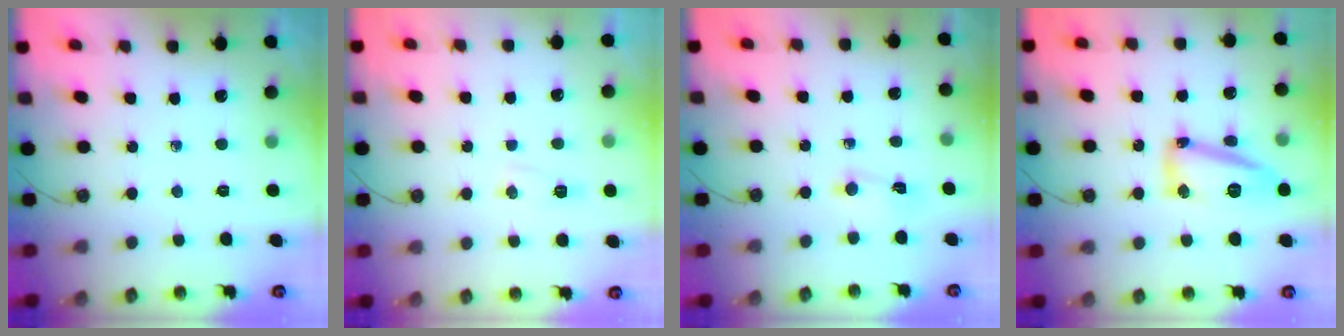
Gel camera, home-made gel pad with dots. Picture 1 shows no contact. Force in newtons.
{"total": 15.9, "press": 5.9, "slide": 14.7}
{"total": 2.9, "press": 2.9, "slide": 0.4}
{"total": 14.4, "press": 14.4, "slide": 0.8}